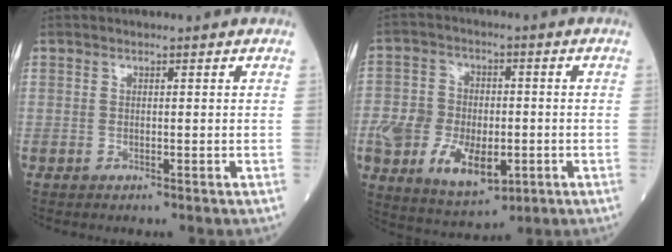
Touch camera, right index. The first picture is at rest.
{"total": 12.5, "force": [-3.4, 7.3, 9.5], "torque": [-0.179, 0.001, -0.047]}